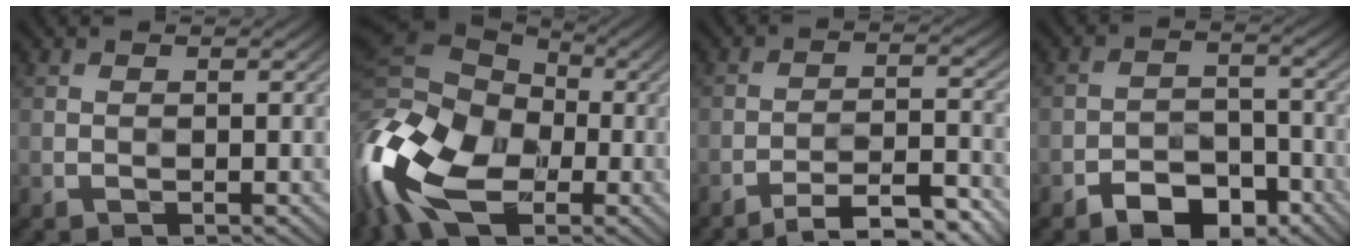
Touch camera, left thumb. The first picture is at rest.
{"total": 17.9, "force": [-5.9, 11.4, 12.5], "torque": [-0.324, -0.030, -0.104]}
{"total": 9.1, "force": [-7.4, 1.7, 5.0], "torque": [-0.077, 0.010, -0.111]}
{"total": 5.9, "force": [-4.2, 3.1, 2.9], "torque": [-0.044, 0.001, -0.076]}